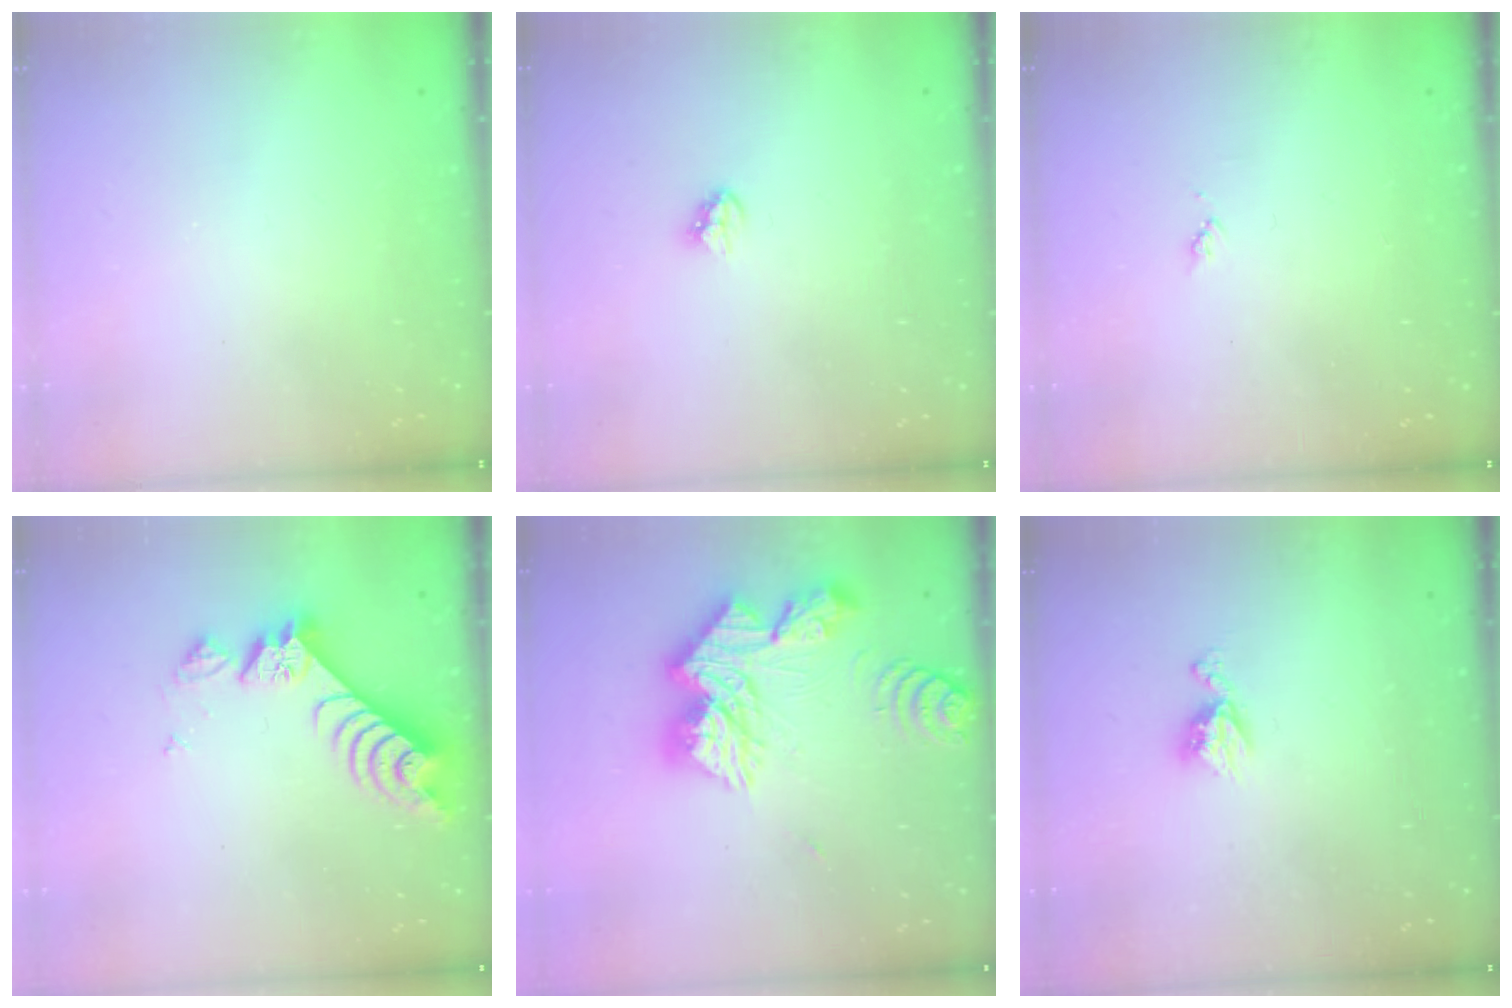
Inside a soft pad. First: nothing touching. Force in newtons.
{"total": 3.4, "press": 3.4, "slide": 0.5}
{"total": 3.6, "press": 3.6, "slide": 0.5}
{"total": 8.5, "press": 8.4, "slide": 0.8}
{"total": 19.9, "press": 19.8, "slide": 1.7}
{"total": 6.4, "press": 6.4, "slide": 0.5}